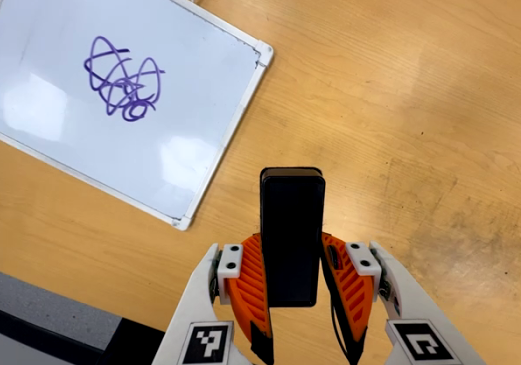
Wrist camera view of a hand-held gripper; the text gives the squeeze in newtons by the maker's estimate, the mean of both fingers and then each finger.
{"total": 4.1, "left": 2.5, "right": 5.6}